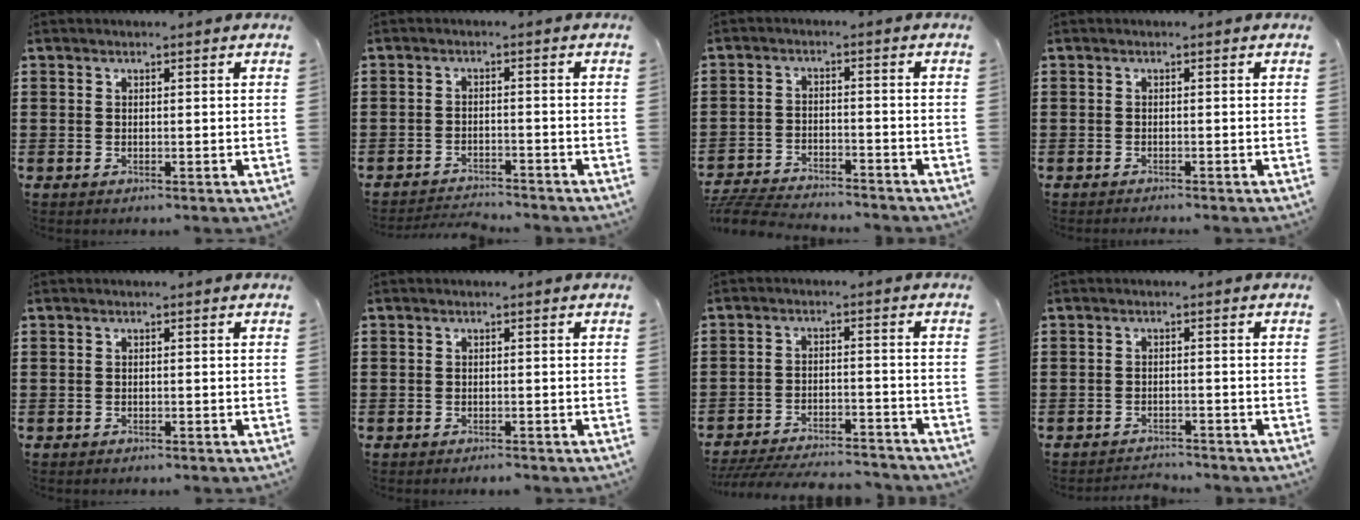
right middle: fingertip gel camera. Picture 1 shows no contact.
{"total": 2.7, "force": [-2.7, 0.1, 0.1], "torque": [-0.007, 0.000, -0.058]}
{"total": 5.4, "force": [-5.3, 0.3, 1.0], "torque": [-0.032, 0.000, -0.109]}
{"total": 0.5, "force": [-0.5, -0.1, 0.1], "torque": [-0.002, -0.001, -0.010]}
{"total": 0.5, "force": [-0.5, 0.1, 0.0], "torque": [-0.002, -0.002, -0.011]}
{"total": 1.0, "force": [-1.0, 0.1, -0.1], "torque": [-0.002, 0.001, -0.021]}
{"total": 5.7, "force": [-5.5, 0.2, 1.2], "torque": [-0.030, 0.000, -0.110]}
{"total": 2.0, "force": [-2.0, 0.2, 0.0], "torque": [-0.007, -0.001, -0.042]}